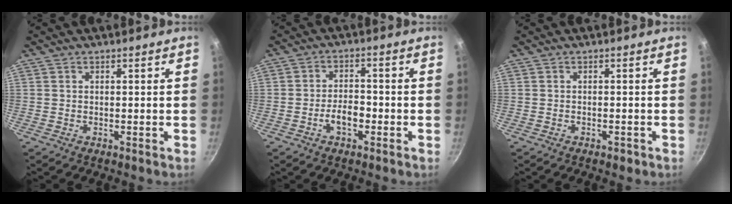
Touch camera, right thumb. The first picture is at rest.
{"total": 4.9, "force": [-2.0, 2.7, 3.5], "torque": [-0.047, 0.026, -0.035]}
{"total": 1.3, "force": [-0.8, 0.7, 0.8], "torque": [-0.015, 0.007, -0.006]}